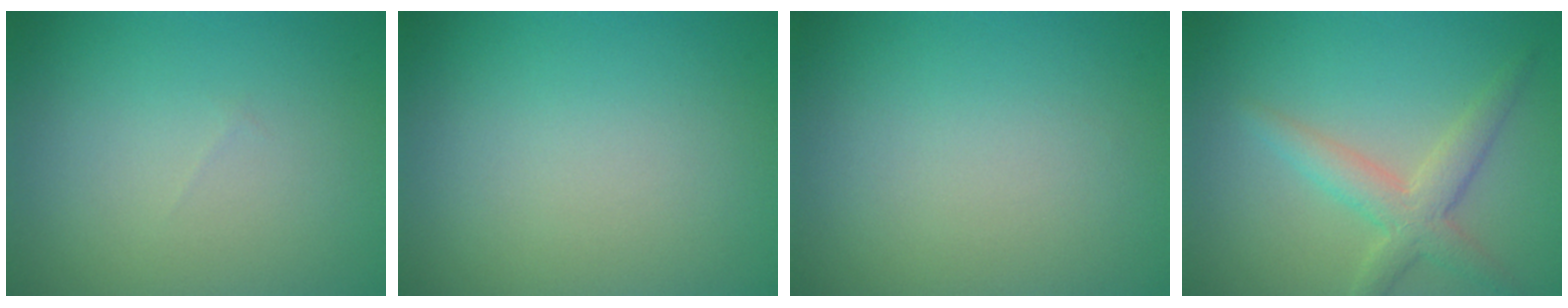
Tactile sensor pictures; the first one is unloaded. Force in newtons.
{"total": 0.0}
{"total": 0.0}
{"total": 3.4, "press": 3.4, "slide": 0.1}